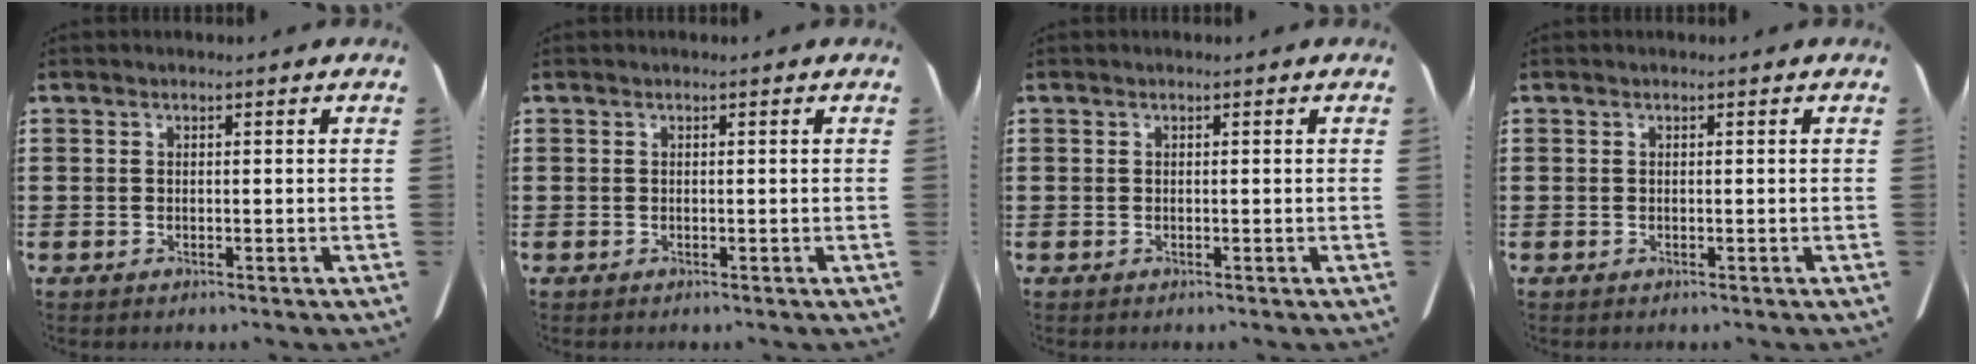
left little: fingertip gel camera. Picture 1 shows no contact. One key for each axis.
{"total": 0.0}
{"total": 0.0}
{"total": 0.0}